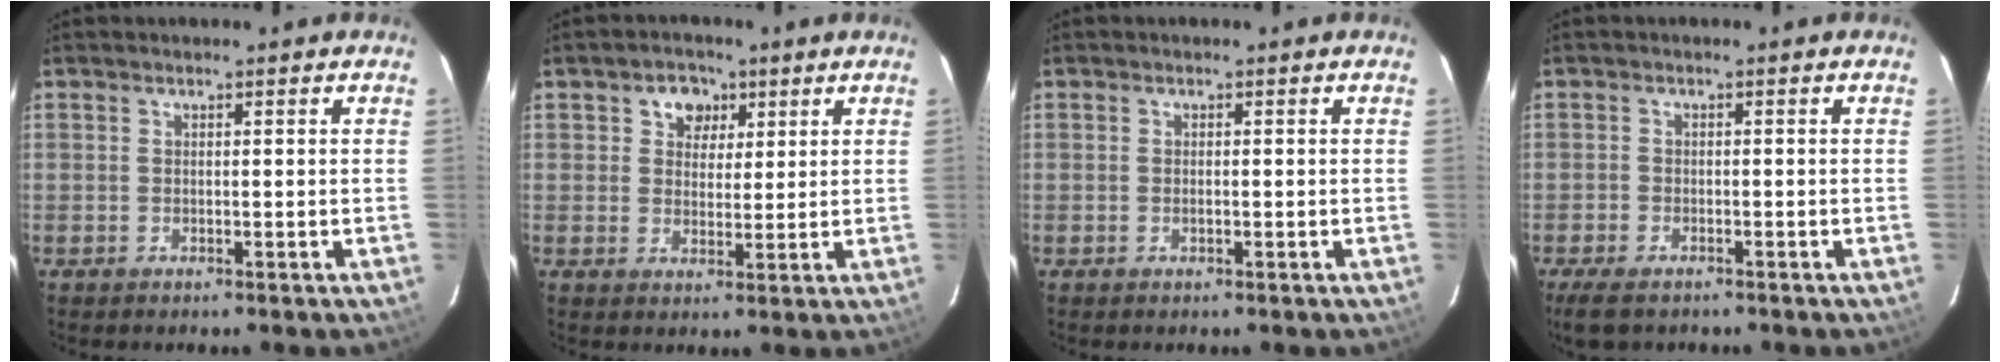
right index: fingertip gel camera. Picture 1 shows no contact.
{"total": 5.1, "force": [2.2, 4.3, 1.7], "torque": [-0.019, 0.009, 0.037]}
{"total": 0.7, "force": [-0.2, 0.3, 0.6], "torque": [-0.012, 0.001, -0.004]}
{"total": 5.4, "force": [-4.0, 2.4, 2.7], "torque": [-0.071, -0.016, -0.074]}